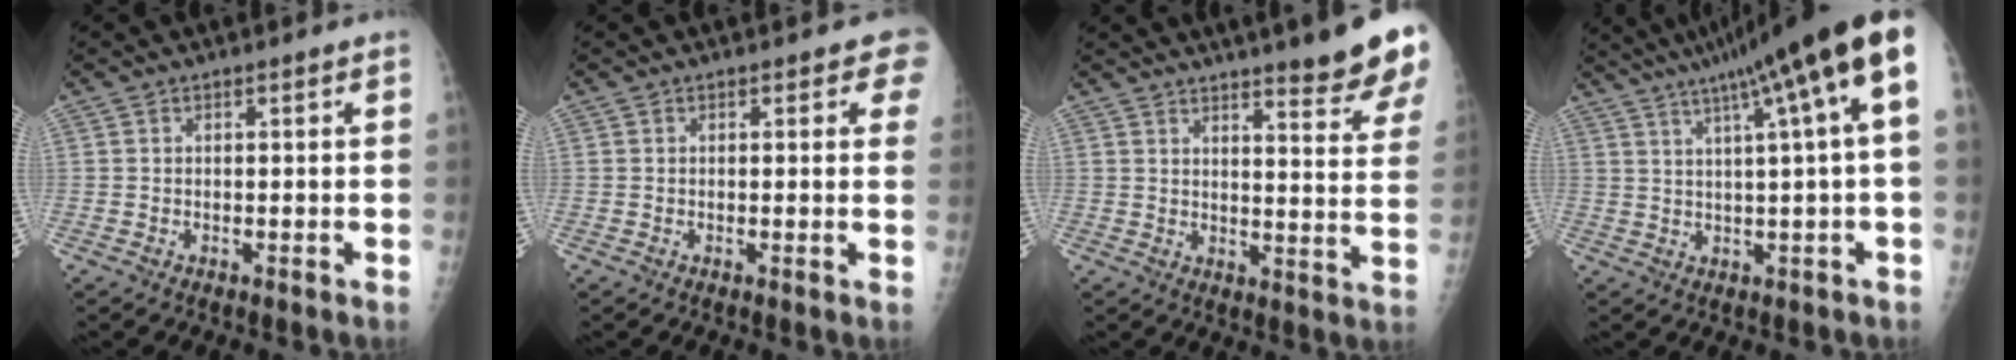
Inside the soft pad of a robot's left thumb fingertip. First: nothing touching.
{"total": 3.0, "force": [1.7, 1.5, 1.9], "torque": [0.006, -0.003, 0.008]}
{"total": 15.6, "force": [11.9, 1.8, 9.9], "torque": [-0.097, -0.070, 0.145]}
{"total": 16.3, "force": [7.4, 0.8, 14.5], "torque": [-0.216, 0.025, 0.107]}